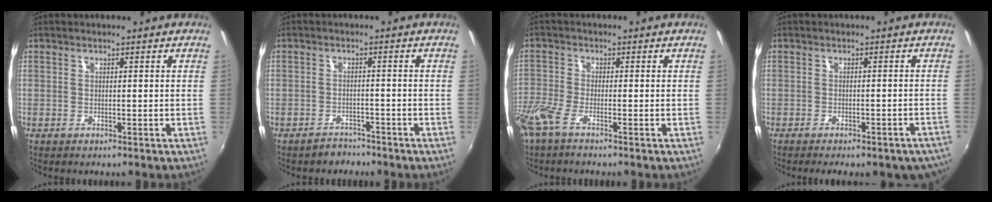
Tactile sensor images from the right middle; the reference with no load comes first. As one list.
[{"total": 3.4, "force": [-2.9, 1.7, 0.1], "torque": [-0.013, 0.003, -0.045]}, {"total": 5.4, "force": [-4.1, 0.9, 3.5], "torque": [-0.092, -0.020, -0.087]}, {"total": 9.8, "force": [-7.8, 3.0, 5.0], "torque": [-0.092, -0.023, -0.089]}]